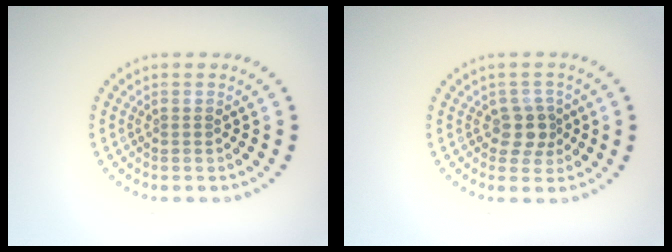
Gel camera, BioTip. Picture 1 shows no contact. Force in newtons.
{"total": 2.3, "press": 2.0, "slide": 1.2}